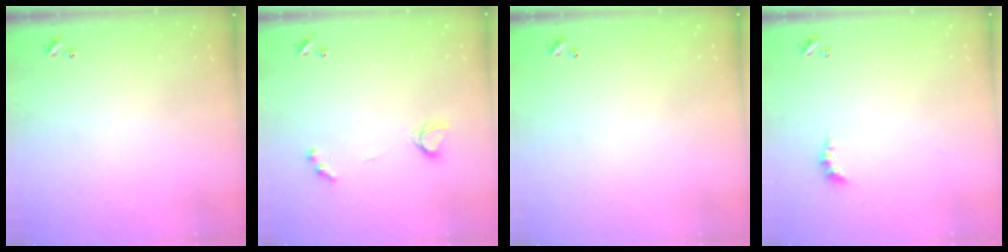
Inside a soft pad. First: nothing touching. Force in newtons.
{"total": 4.0, "press": 4.0, "slide": 0.3}
{"total": 2.9, "press": 2.9, "slide": 0.1}
{"total": 2.3, "press": 2.2, "slide": 0.7}